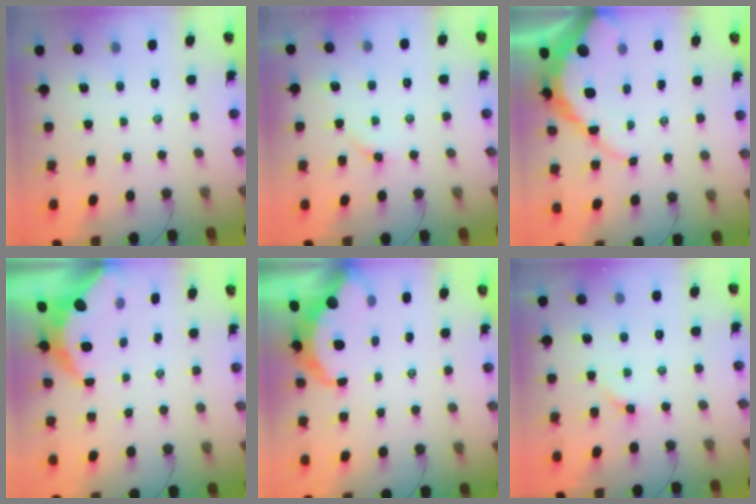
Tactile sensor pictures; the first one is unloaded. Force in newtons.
{"total": 3.3, "press": 3.2, "slide": 0.6}
{"total": 10.7, "press": 10.6, "slide": 0.9}
{"total": 7.6, "press": 7.5, "slide": 0.9}
{"total": 6.3, "press": 6.2, "slide": 0.8}
{"total": 3.8, "press": 3.8, "slide": 0.7}